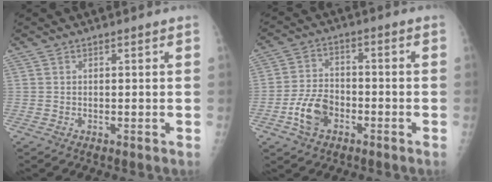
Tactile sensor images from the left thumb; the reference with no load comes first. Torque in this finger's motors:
{"motor_torque": [-1.05, 1.11, 0.56, 0.52, 0.07]}